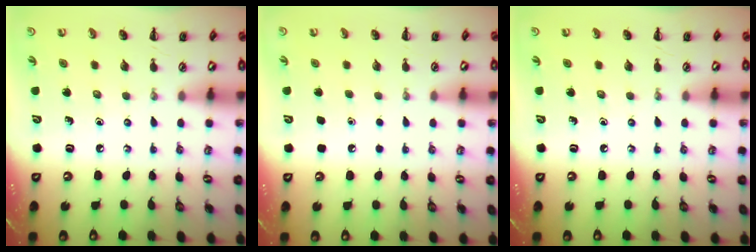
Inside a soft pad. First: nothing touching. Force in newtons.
{"total": 1.7, "press": 1.7, "slide": 0.1}
{"total": 0.0}